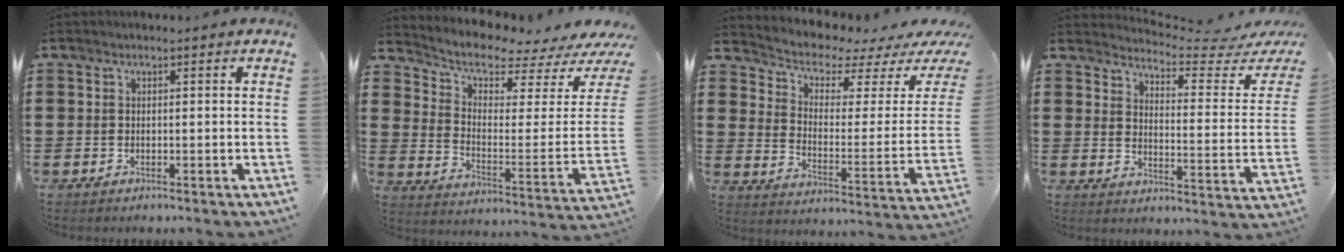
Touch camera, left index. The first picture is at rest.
{"total": 4.8, "force": [4.2, 1.1, 2.1], "torque": [-0.060, -0.045, 0.065]}
{"total": 3.8, "force": [3.3, 1.0, 1.5], "torque": [-0.052, -0.032, 0.052]}
{"total": 4.3, "force": [4.0, 0.1, 1.4], "torque": [-0.038, -0.042, 0.061]}